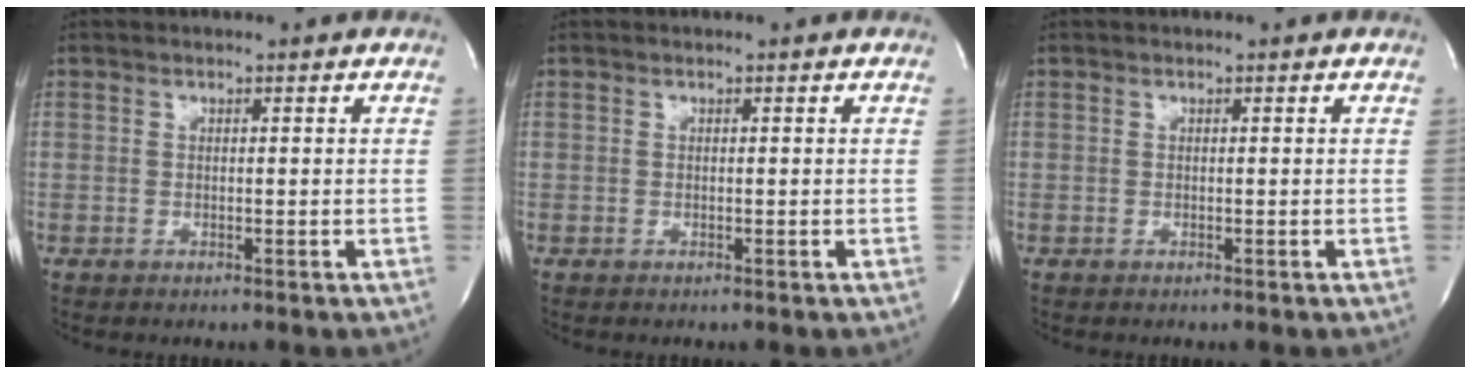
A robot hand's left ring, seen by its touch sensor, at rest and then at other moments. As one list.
[{"total": 0.0}, {"total": 0.0}]